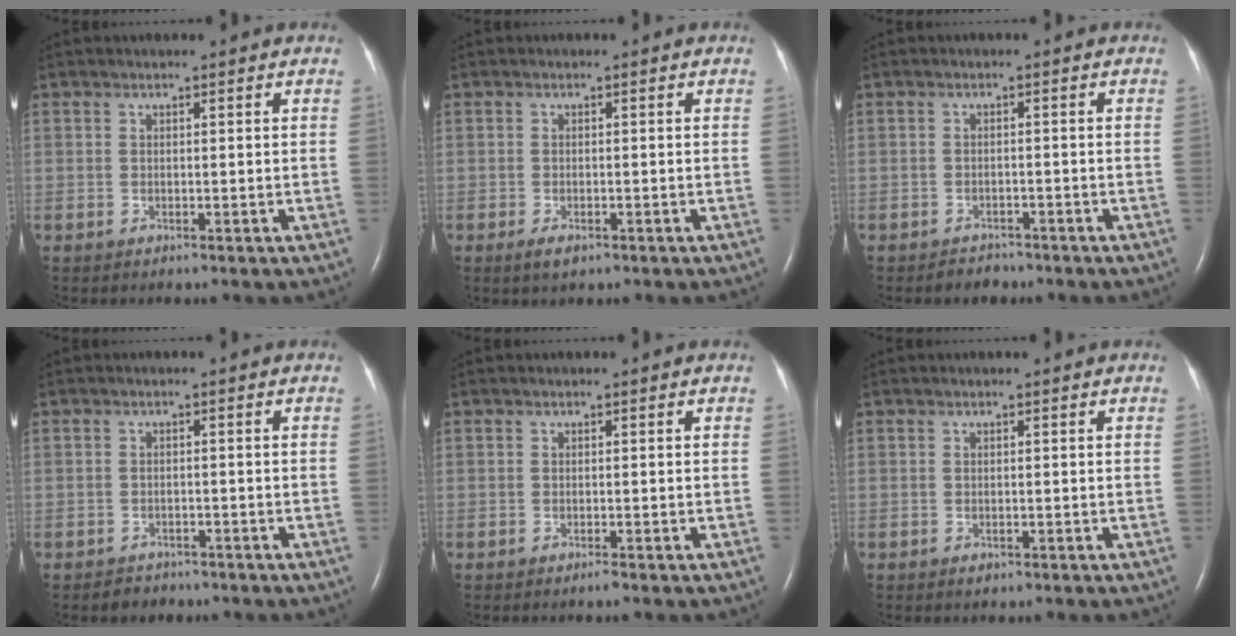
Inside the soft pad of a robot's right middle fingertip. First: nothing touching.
{"total": 1.9, "force": [-1.1, 0.8, 1.4], "torque": [-0.032, -0.003, -0.016]}
{"total": 2.0, "force": [-1.7, 1.1, -0.1], "torque": [-0.009, 0.002, -0.024]}
{"total": 2.2, "force": [-1.7, 1.3, -0.1], "torque": [-0.013, 0.004, -0.025]}
{"total": 0.6, "force": [-0.4, -0.1, 0.3], "torque": [-0.008, 0.000, -0.007]}
{"total": 0.5, "force": [-0.3, 0.3, 0.3], "torque": [-0.007, 0.000, -0.003]}